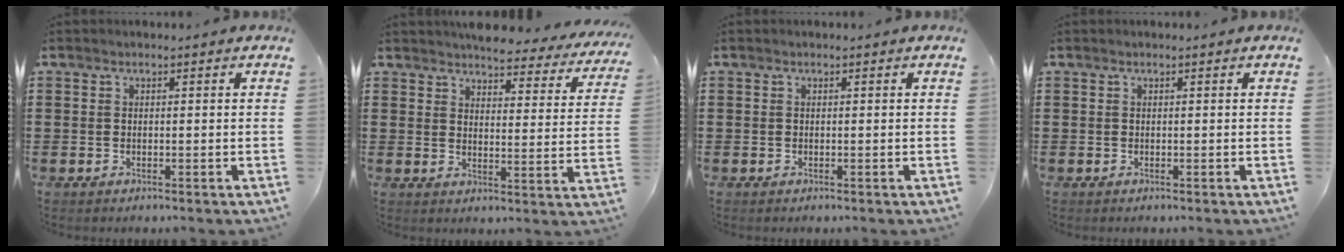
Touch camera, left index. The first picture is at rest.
{"total": 4.7, "force": [4.5, 0.5, 1.2], "torque": [-0.037, -0.031, 0.077]}
{"total": 0.0}
{"total": 0.0}